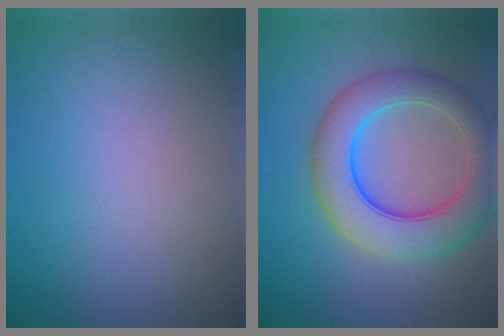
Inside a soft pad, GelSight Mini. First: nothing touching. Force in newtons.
{"total": 8.2, "press": 8.2, "slide": 0.2}